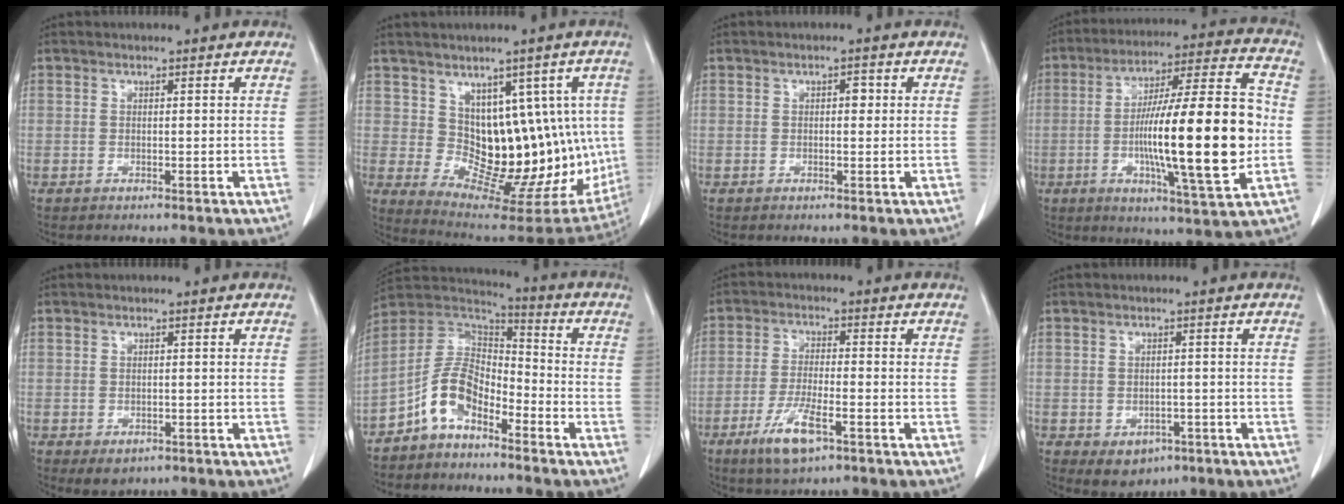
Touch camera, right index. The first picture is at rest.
{"total": 14.8, "force": [2.1, 9.1, 11.4], "torque": [-0.127, 0.016, 0.061]}
{"total": 1.5, "force": [0.4, 0.8, 1.2], "torque": [-0.015, 0.006, 0.005]}
{"total": 21.9, "force": [-2.4, 2.0, 21.7], "torque": [-0.345, 0.006, -0.042]}
{"total": 2.2, "force": [-0.9, 1.7, 1.1], "torque": [-0.013, -0.001, 0.002]}
{"total": 9.2, "force": [-5.4, 4.8, 5.7], "torque": [-0.117, 0.030, -0.110]}
{"total": 7.2, "force": [-3.8, 1.6, 5.9], "torque": [-0.120, -0.012, -0.066]}
{"total": 4.2, "force": [-1.7, 3.3, 1.9], "torque": [-0.021, 0.000, -0.008]}